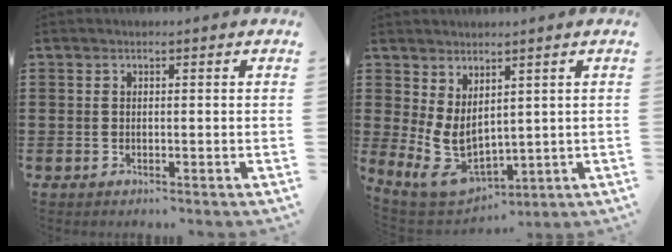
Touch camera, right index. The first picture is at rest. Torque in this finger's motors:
{"motor_torque": [2.01, 0.12, 0.38, 0.13]}